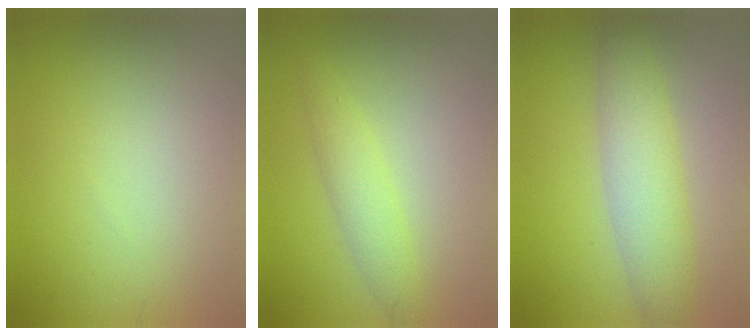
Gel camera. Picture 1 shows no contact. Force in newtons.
{"total": 2.5, "press": 2.5, "slide": 0.1}
{"total": 5.0, "press": 5.0, "slide": 0.1}